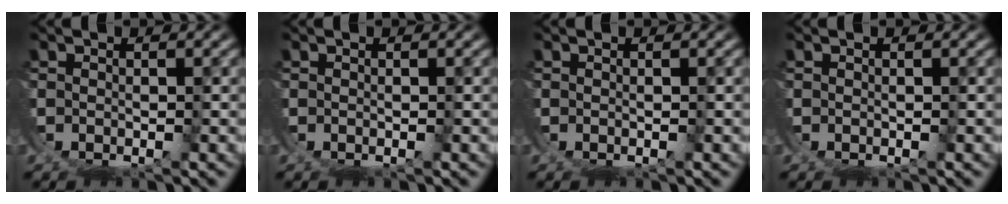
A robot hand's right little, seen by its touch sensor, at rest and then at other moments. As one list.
[{"total": 0.0}, {"total": 0.0}, {"total": 0.0}]